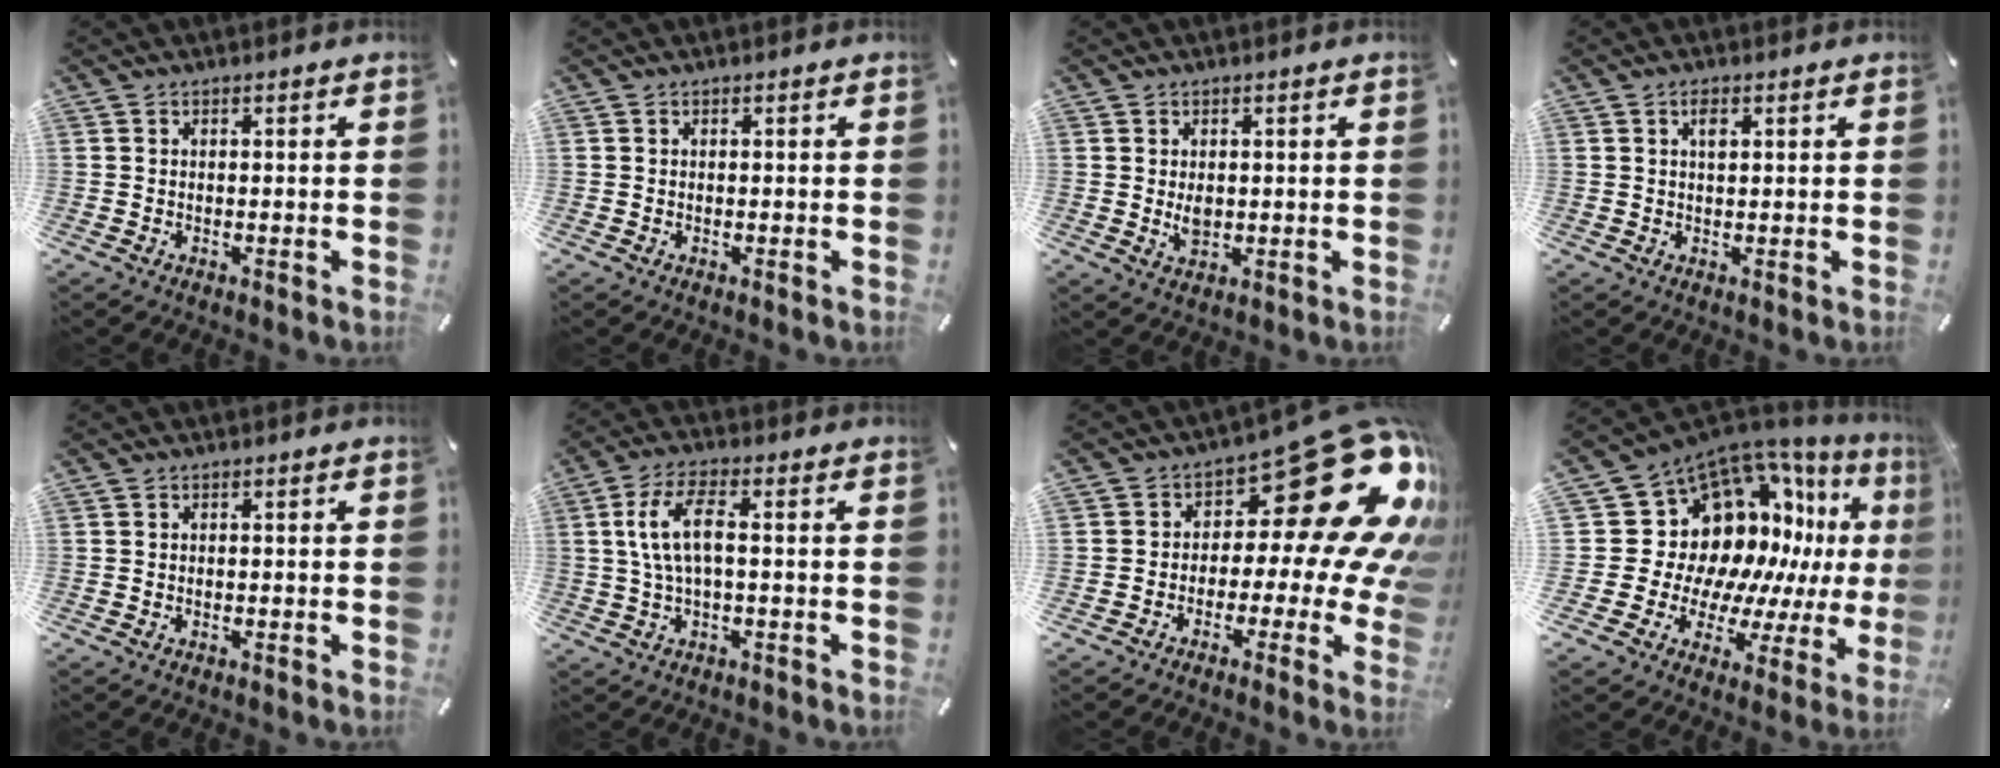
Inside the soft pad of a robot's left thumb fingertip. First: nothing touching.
{"total": 0.0}
{"total": 3.1, "force": [0.1, 2.2, 2.1], "torque": [-0.040, -0.003, -0.001]}
{"total": 2.0, "force": [0.8, 1.0, 1.6], "torque": [-0.035, 0.005, 0.013]}
{"total": 0.0}
{"total": 8.9, "force": [1.0, 3.5, 8.1], "torque": [-0.177, 0.000, 0.011]}
{"total": 26.6, "force": [10.2, 12.5, 21.2], "torque": [-0.281, -0.085, 0.185]}
{"total": 17.5, "force": [6.3, 13.8, 8.7], "torque": [-0.131, -0.101, 0.141]}